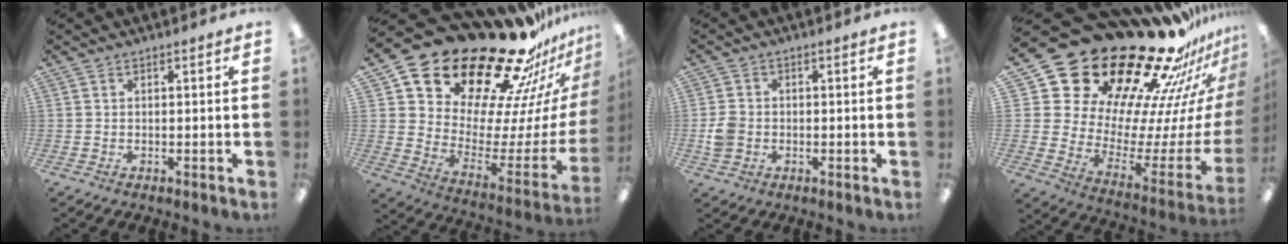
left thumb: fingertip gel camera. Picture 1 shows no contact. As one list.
[{"total": 27.0, "force": [22.5, 10.1, 11.0], "torque": [-0.165, -0.186, 0.404]}, {"total": 4.0, "force": [-0.8, 3.4, 2.0], "torque": [-0.040, 0.006, -0.015]}, {"total": 31.4, "force": [24.2, 13.4, 14.9], "torque": [-0.213, -0.223, 0.460]}]